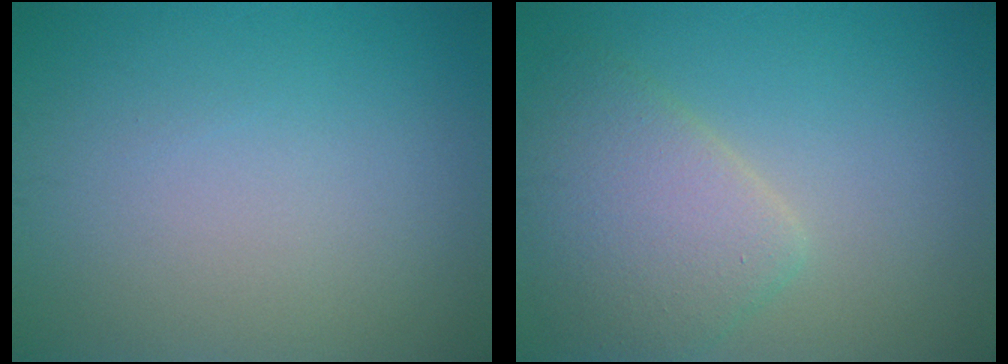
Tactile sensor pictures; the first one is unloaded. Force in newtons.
{"total": 4.8, "press": 4.8, "slide": 0.2}